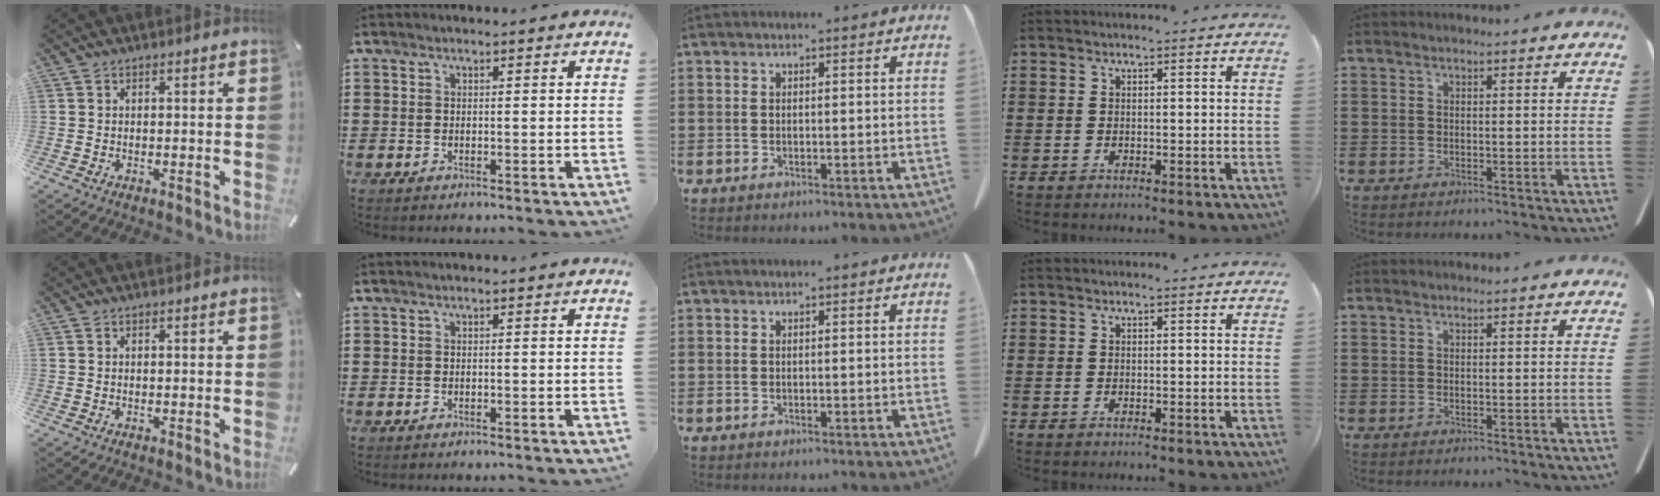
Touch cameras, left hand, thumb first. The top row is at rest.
{}